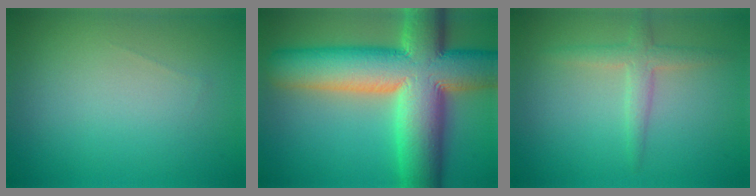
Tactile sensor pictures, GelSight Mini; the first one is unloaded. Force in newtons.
{"total": 15.7, "press": 15.7, "slide": 1.1}
{"total": 2.4, "press": 2.4, "slide": 0.0}